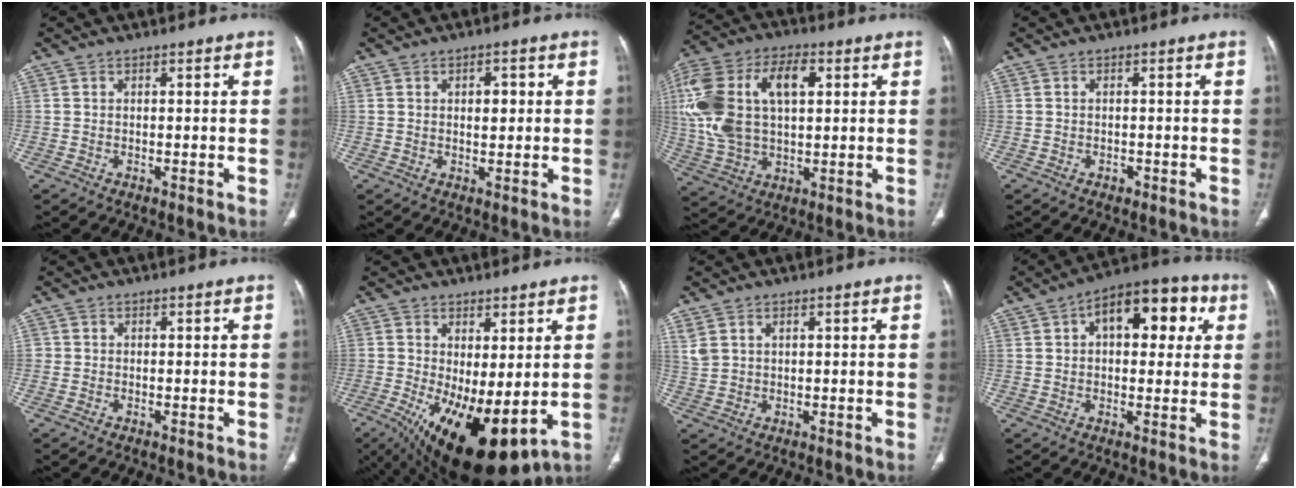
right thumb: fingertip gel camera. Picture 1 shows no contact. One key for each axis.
{"total": 3.4, "fx": 0.8, "fy": 1.8, "fz": 2.7, "tx": -0.031, "ty": -0.002, "tz": 0.011}
{"total": 22.0, "fx": 4.4, "fy": 12.7, "fz": 17.5, "tx": -0.373, "ty": 0.017, "tz": 0.078}
{"total": 1.0, "fx": -0.5, "fy": 0.7, "fz": 0.4, "tx": -0.005, "ty": 0.002, "tz": -0.007}
{"total": 0.5, "fx": -0.1, "fy": 0.5, "fz": 0.0, "tx": 0.003, "ty": 0.004, "tz": -0.002}
{"total": 16.0, "fx": -2.7, "fy": 6.8, "fz": 14.3, "tx": -0.252, "ty": -0.024, "tz": -0.015}
{"total": 2.6, "fx": 1.6, "fy": 1.6, "fz": 1.3, "tx": -0.028, "ty": -0.001, "tz": 0.044}
{"total": 15.0, "fx": 4.7, "fy": 8.1, "fz": 11.8, "tx": -0.119, "ty": 0.024, "tz": 0.060}